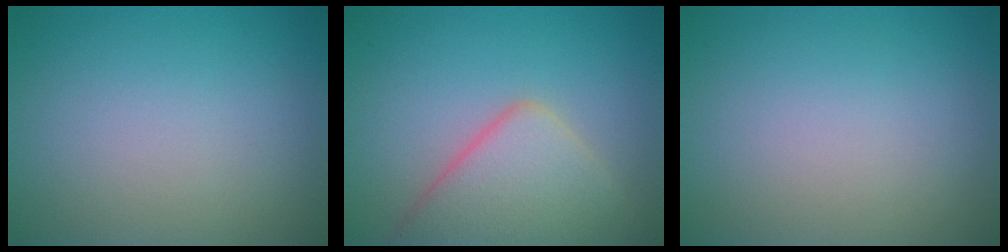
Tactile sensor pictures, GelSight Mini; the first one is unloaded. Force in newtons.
{"total": 6.0, "press": 6.0, "slide": 0.4}
{"total": 0.0}